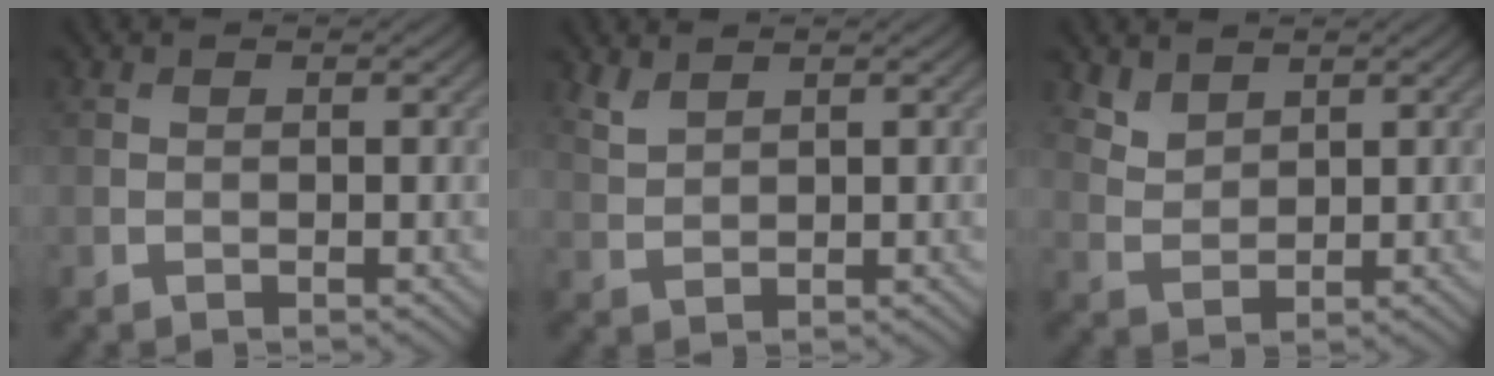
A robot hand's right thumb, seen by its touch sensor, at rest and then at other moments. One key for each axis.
{"total": 2.3, "fx": 1.9, "fy": 0.8, "fz": 1.1, "tx": -0.034, "ty": 0.001, "tz": 0.047}
{"total": 3.2, "fx": 2.5, "fy": 1.6, "fz": 1.2, "tx": -0.036, "ty": -0.009, "tz": 0.065}